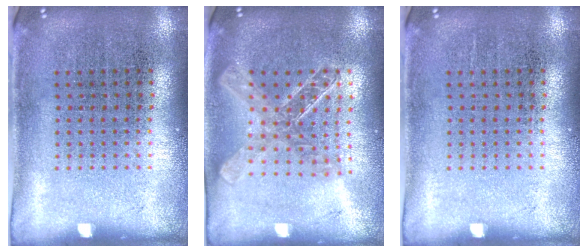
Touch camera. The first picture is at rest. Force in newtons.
{"total": 1.8, "press": 1.6, "slide": 0.8}
{"total": 0.0}